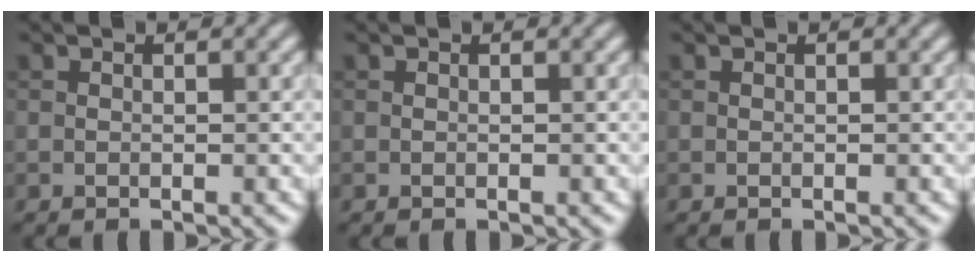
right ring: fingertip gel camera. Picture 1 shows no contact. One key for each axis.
{"total": 0.0}
{"total": 0.0}